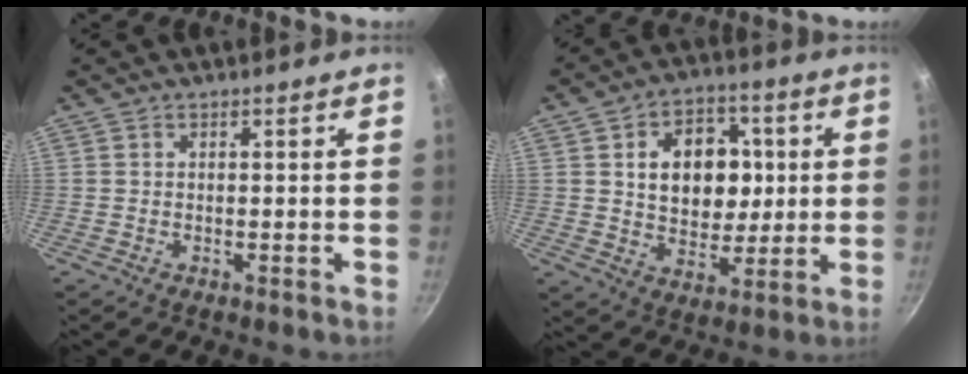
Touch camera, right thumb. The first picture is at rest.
{"total": 14.5, "force": [2.5, 10.9, 9.3], "torque": [-0.090, 0.000, 0.041]}